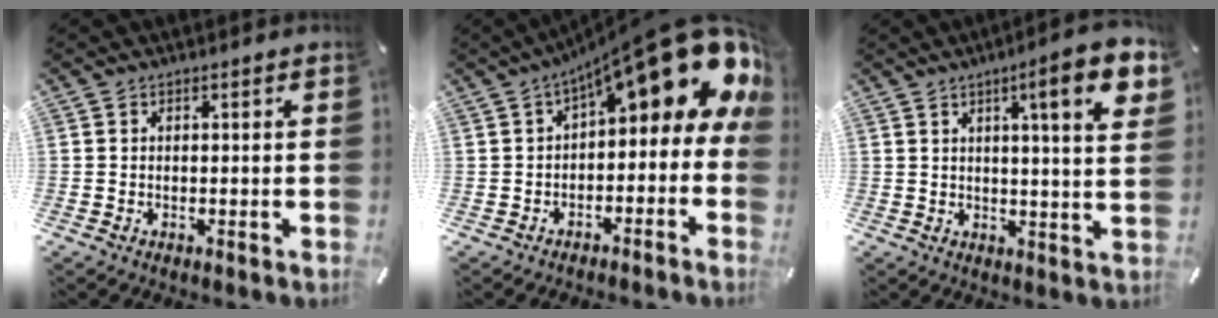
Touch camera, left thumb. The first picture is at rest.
{"total": 18.6, "force": [9.5, 6.2, 14.8], "torque": [-0.207, -0.069, 0.160]}
{"total": 12.3, "force": [5.4, 1.9, 10.8], "torque": [-0.155, -0.023, 0.078]}